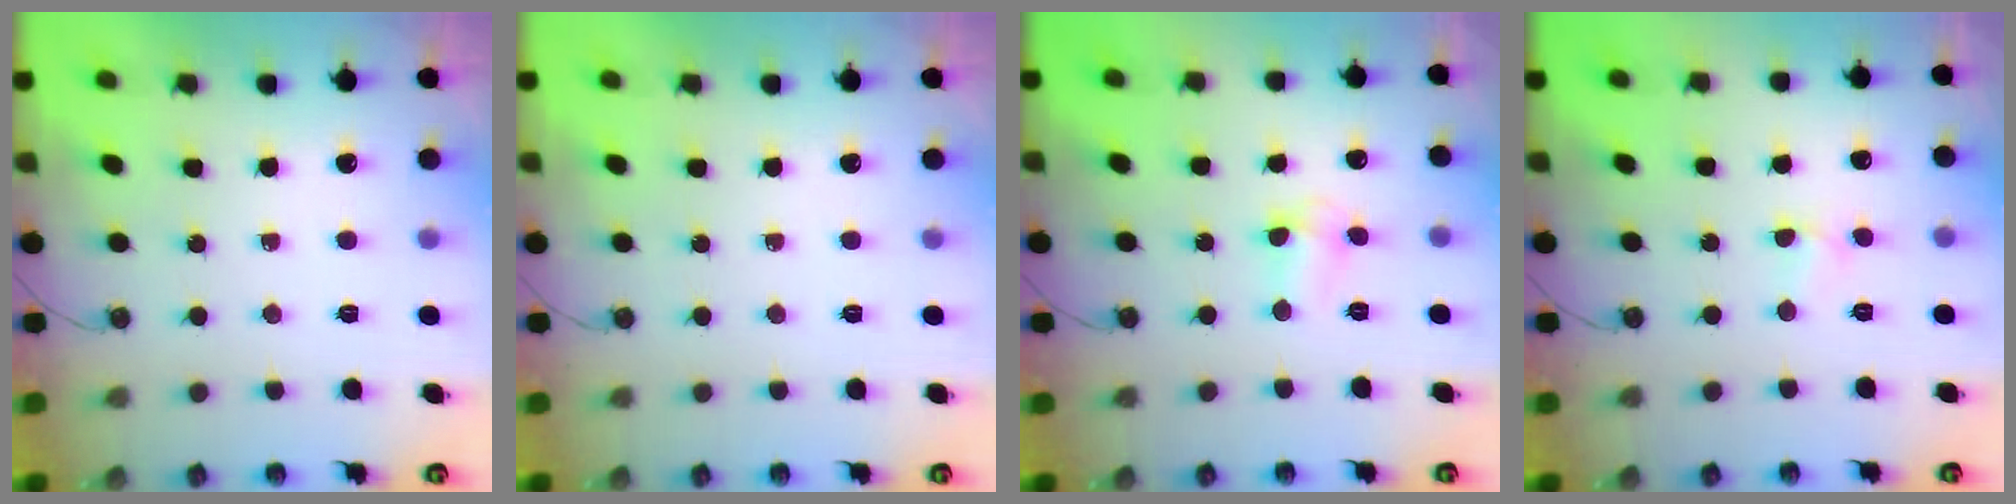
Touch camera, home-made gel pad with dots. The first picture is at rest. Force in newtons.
{"total": 0.0}
{"total": 3.0, "press": 2.9, "slide": 0.5}
{"total": 2.4, "press": 2.4, "slide": 0.4}